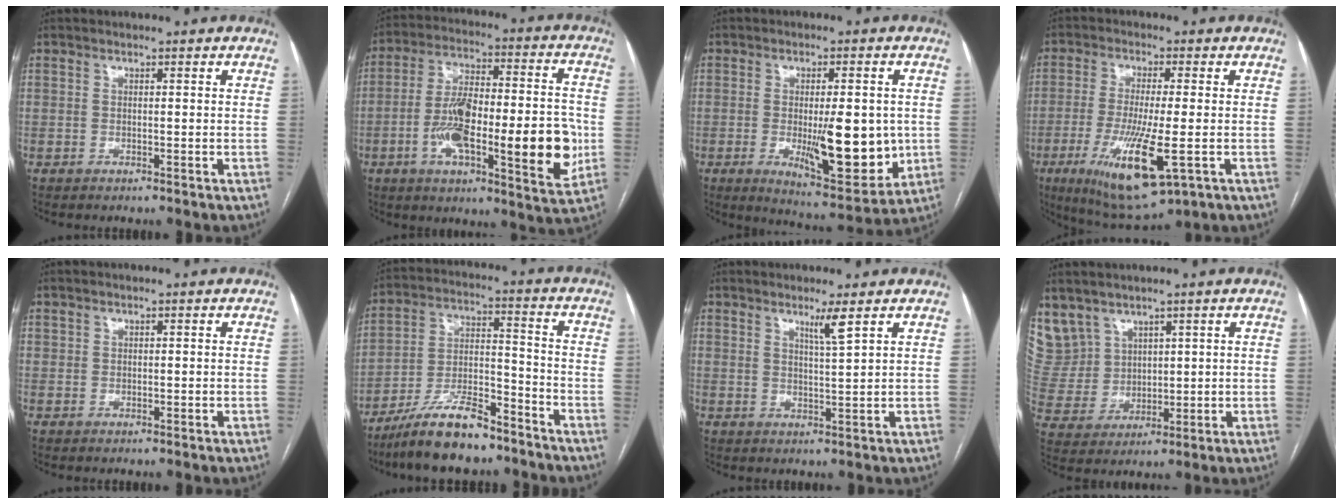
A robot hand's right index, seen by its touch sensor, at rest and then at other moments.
{"total": 21.3, "force": [-4.4, 5.2, 20.2], "torque": [-0.287, 0.016, -0.059]}
{"total": 13.5, "force": [-1.5, 3.9, 12.8], "torque": [-0.185, -0.023, -0.012]}
{"total": 13.2, "force": [-4.4, 2.1, 12.2], "torque": [-0.234, -0.040, -0.067]}
{"total": 0.6, "force": [0.4, 0.5, 0.2], "torque": [0.004, 0.000, 0.006]}
{"total": 12.6, "force": [-10.1, 2.8, 7.1], "torque": [-0.136, 0.003, -0.181]}
{"total": 3.0, "force": [2.1, -0.9, 2.0], "torque": [-0.038, -0.013, 0.040]}
{"total": 9.8, "force": [6.6, 7.0, 1.7], "torque": [-0.058, 0.026, 0.162]}